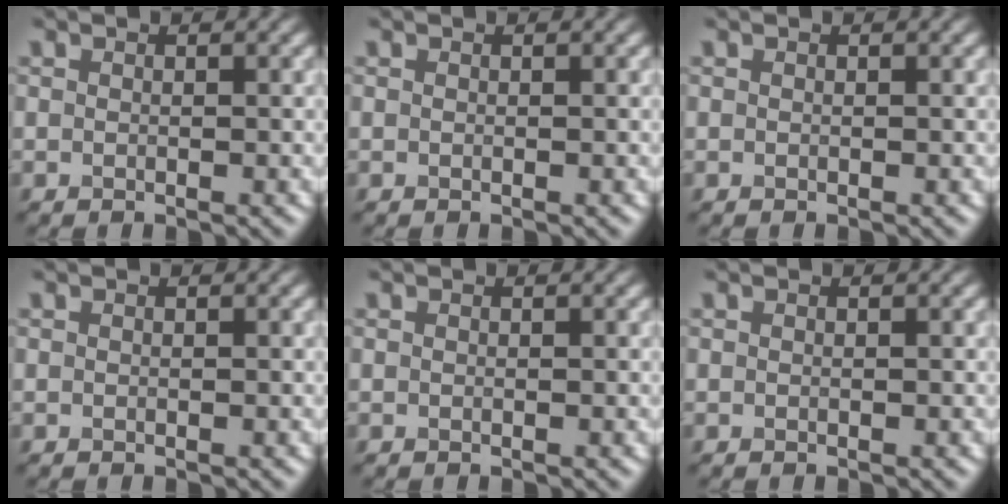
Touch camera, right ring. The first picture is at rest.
{"total": 0.0}
{"total": 0.0}
{"total": 0.0}
{"total": 0.0}
{"total": 0.0}